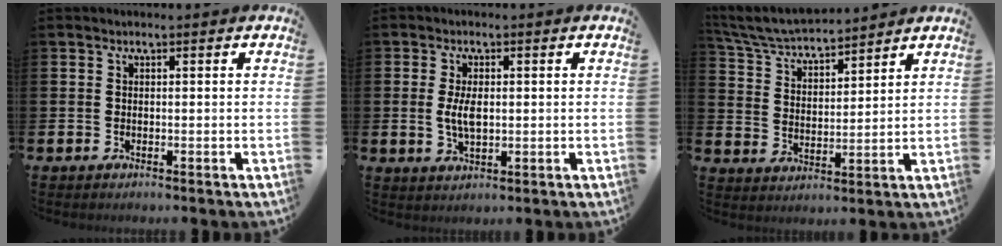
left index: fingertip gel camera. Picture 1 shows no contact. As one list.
[{"total": 4.0, "force": [0.3, 1.9, 3.5], "torque": [-0.062, 0.003, 0.002]}, {"total": 5.7, "force": [5.6, 0.8, 1.2], "torque": [-0.053, -0.037, 0.097]}]